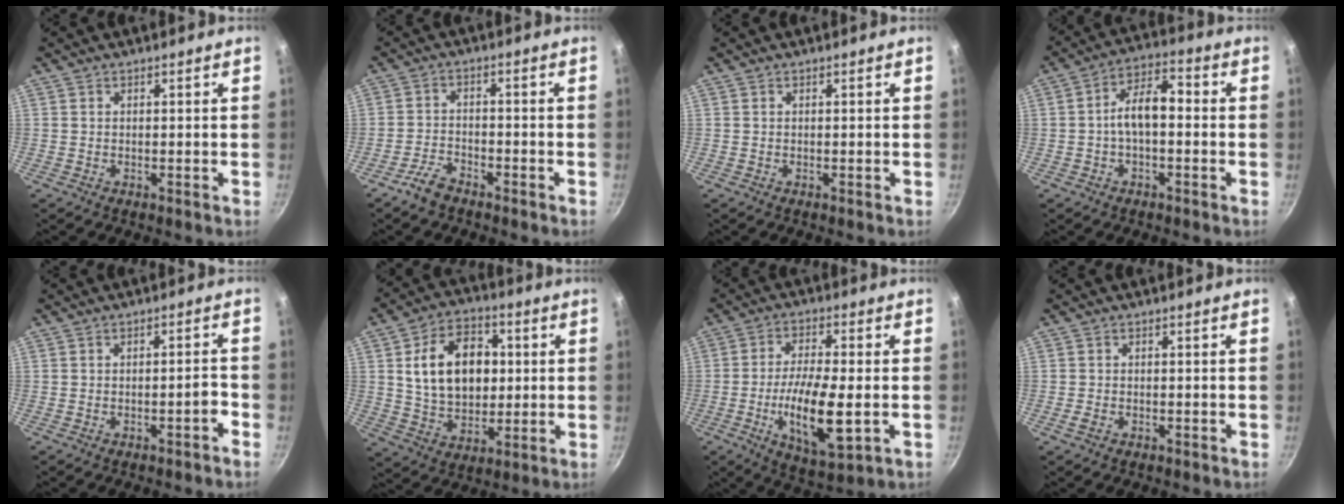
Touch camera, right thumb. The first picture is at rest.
{"total": 4.3, "force": [-3.4, 1.7, 2.0], "torque": [-0.041, 0.030, -0.067]}
{"total": 0.0}
{"total": 8.1, "force": [-0.8, 4.2, 6.9], "torque": [-0.106, 0.038, -0.024]}
{"total": 2.7, "force": [-1.7, 0.7, 2.0], "torque": [-0.029, 0.024, -0.017]}
{"total": 16.7, "force": [2.7, 11.8, 11.5], "torque": [-0.157, 0.006, 0.045]}
{"total": 14.3, "force": [-3.0, 4.8, 13.2], "torque": [-0.243, 0.003, -0.051]}
{"total": 1.6, "force": [-0.8, 1.0, 0.9], "torque": [-0.021, 0.009, -0.016]}